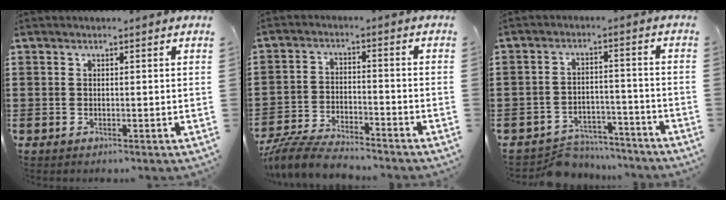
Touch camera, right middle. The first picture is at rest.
{"total": 6.6, "force": [-6.3, 0.7, 1.9], "torque": [-0.046, 0.003, -0.123]}
{"total": 5.4, "force": [-5.3, 1.0, 0.3], "torque": [-0.004, 0.014, -0.108]}